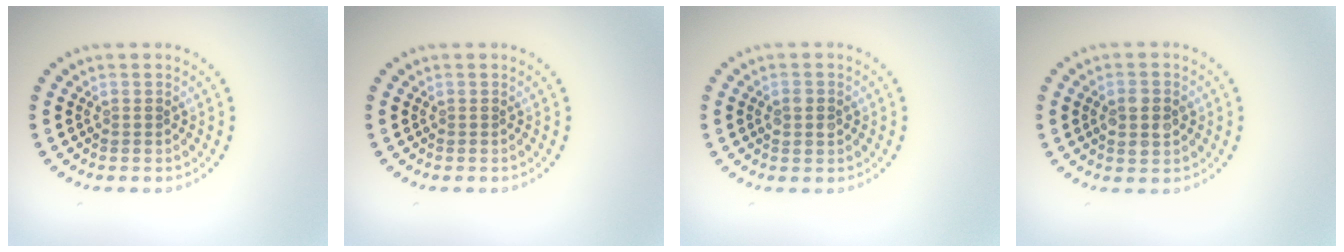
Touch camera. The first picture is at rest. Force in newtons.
{"total": 0.0}
{"total": 1.8, "press": 1.8, "slide": 0.1}
{"total": 2.6, "press": 2.6, "slide": 0.2}